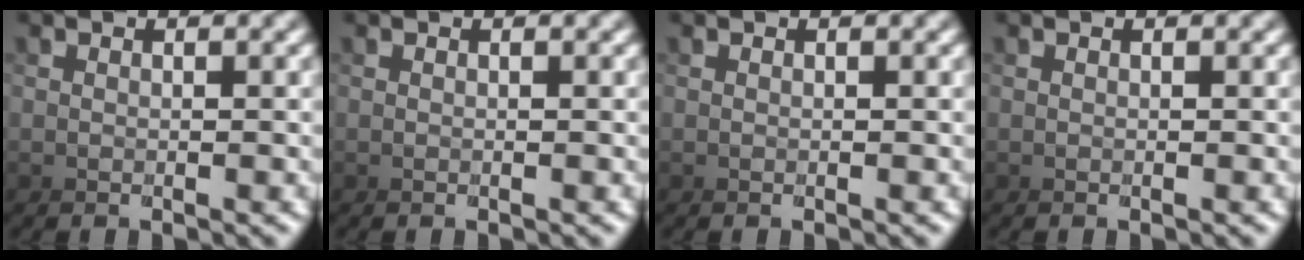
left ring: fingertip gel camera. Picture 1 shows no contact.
{"total": 0.0}
{"total": 0.0}
{"total": 0.0}